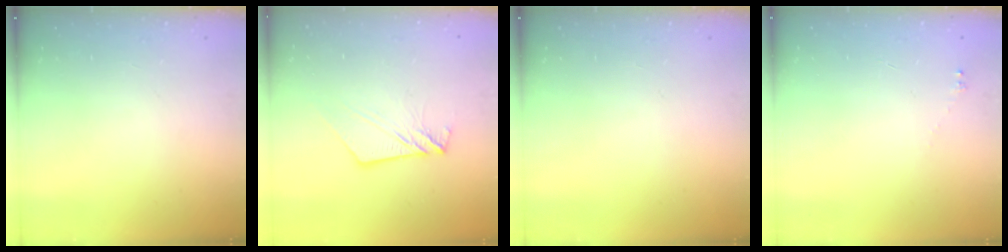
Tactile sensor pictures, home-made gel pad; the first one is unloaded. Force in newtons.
{"total": 9.0, "press": 8.9, "slide": 0.8}
{"total": 0.0}
{"total": 1.7, "press": 1.6, "slide": 0.2}